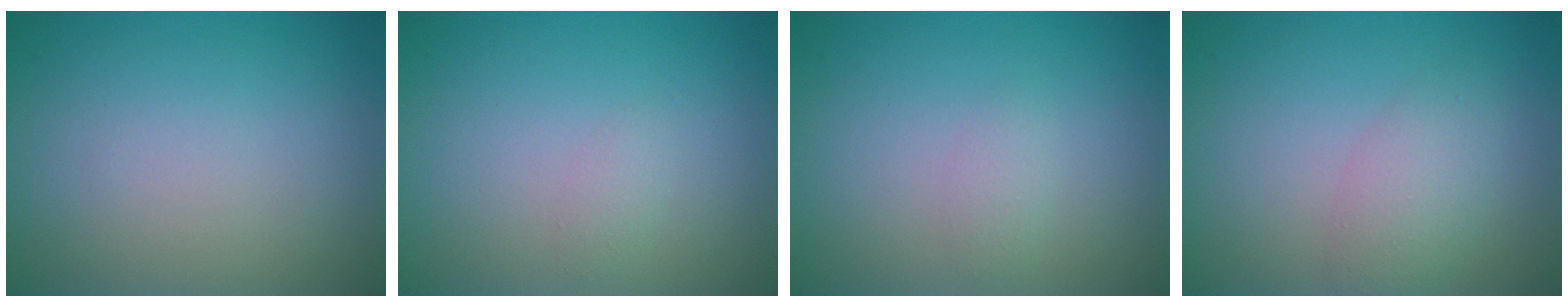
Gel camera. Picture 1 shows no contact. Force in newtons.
{"total": 0.8, "press": 0.8, "slide": 0.0}
{"total": 1.1, "press": 1.1, "slide": 0.0}
{"total": 3.0, "press": 3.0, "slide": 0.2}